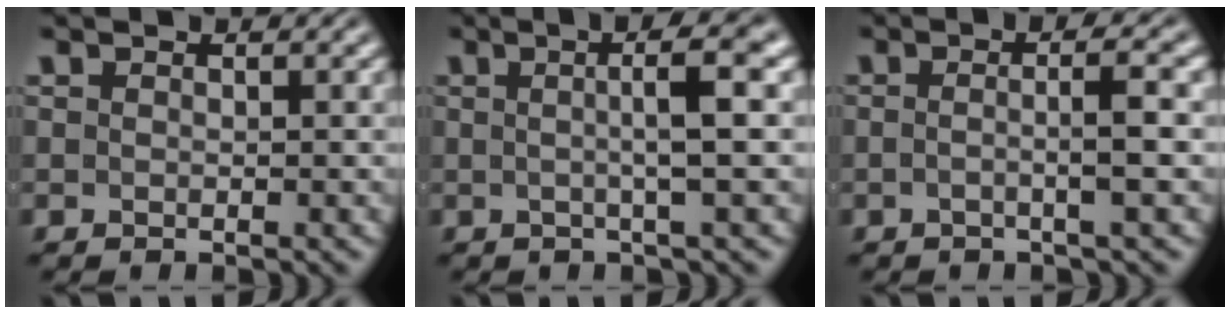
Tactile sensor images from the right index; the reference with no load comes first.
{"total": 4.2, "force": [0.7, -0.6, 4.0], "torque": [-0.058, 0.011, 0.009]}
{"total": 2.9, "force": [-0.5, -0.9, 2.7], "torque": [-0.041, 0.001, -0.008]}